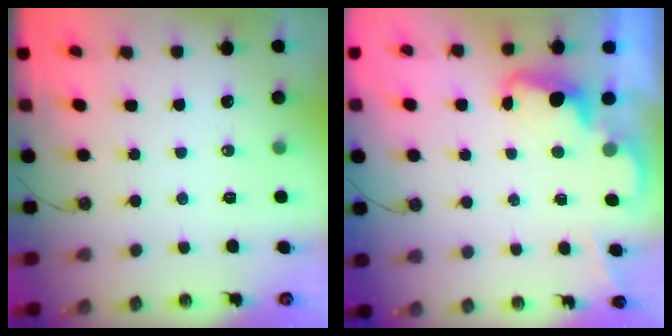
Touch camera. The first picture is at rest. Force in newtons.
{"total": 2.4, "press": 2.3, "slide": 0.6}